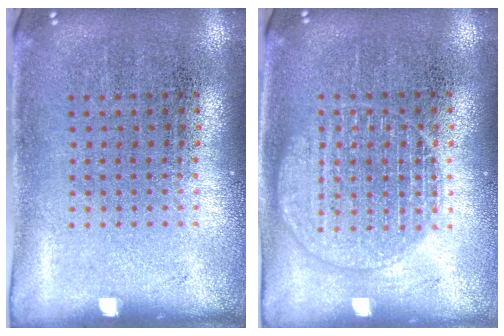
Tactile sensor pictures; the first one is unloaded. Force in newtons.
{"total": 2.6, "press": 2.6, "slide": 0.4}